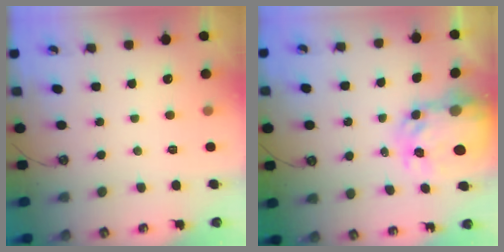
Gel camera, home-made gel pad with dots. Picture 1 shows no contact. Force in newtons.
{"total": 7.8, "press": 7.7, "slide": 0.8}